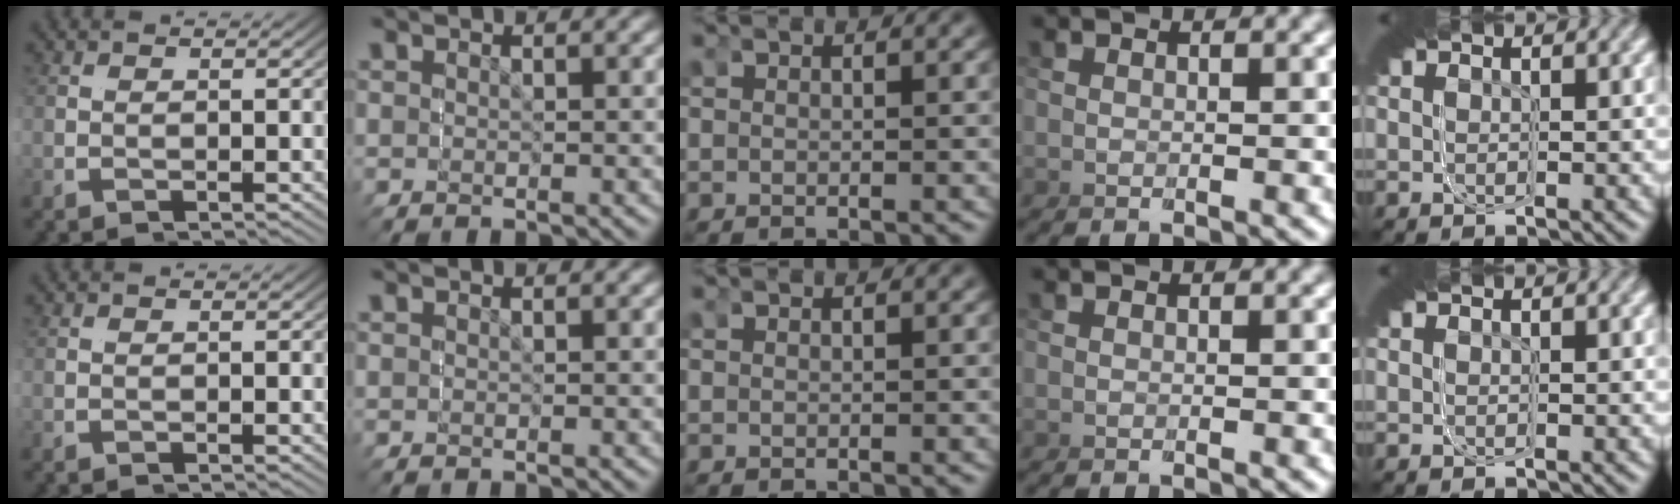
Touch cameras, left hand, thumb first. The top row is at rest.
{}